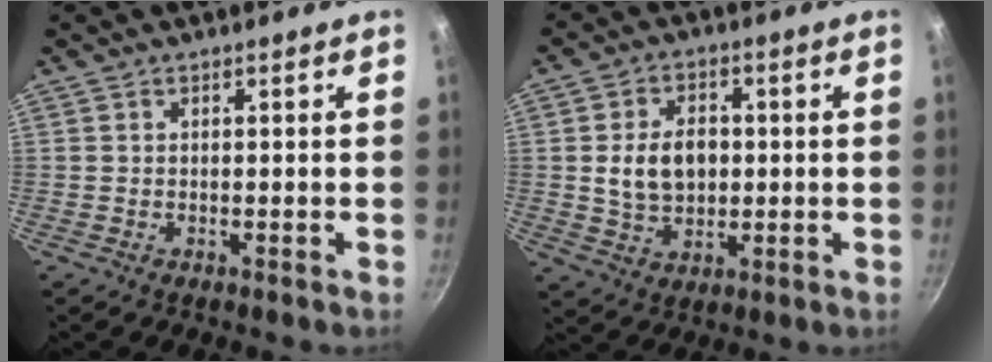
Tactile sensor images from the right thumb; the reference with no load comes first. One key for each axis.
{"total": 9.4, "fx": 0.5, "fy": 6.7, "fz": 6.6, "tx": -0.093, "ty": 0.003, "tz": 0.010}